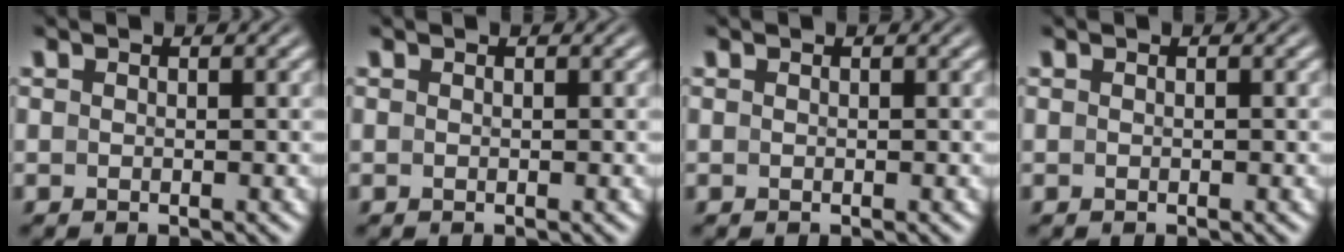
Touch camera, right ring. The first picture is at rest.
{"total": 0.0}
{"total": 0.0}
{"total": 0.0}